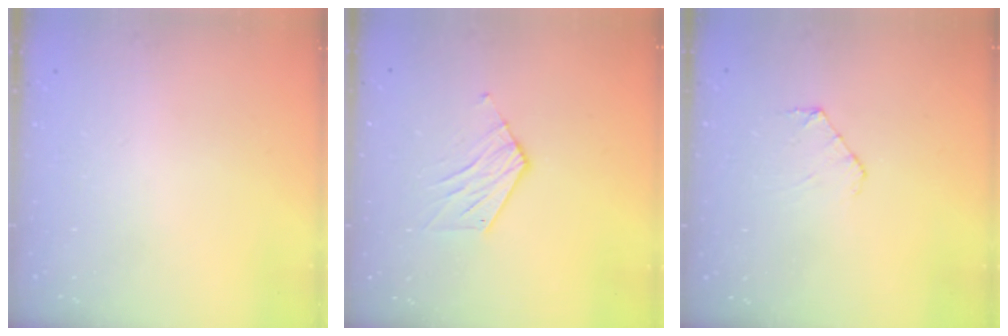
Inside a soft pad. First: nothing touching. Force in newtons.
{"total": 7.2, "press": 7.2, "slide": 0.4}
{"total": 4.9, "press": 4.8, "slide": 0.5}